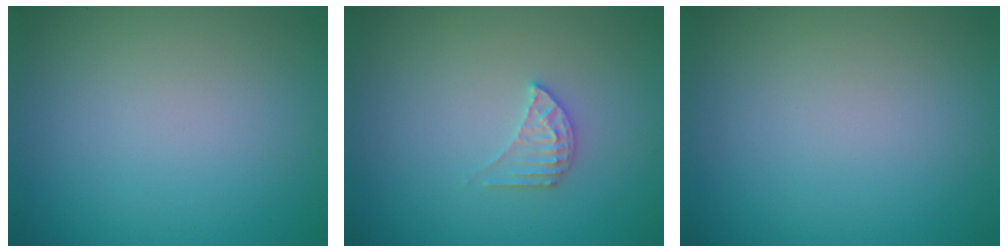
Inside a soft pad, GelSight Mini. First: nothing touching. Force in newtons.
{"total": 1.7, "press": 1.7, "slide": 0.1}
{"total": 0.0}